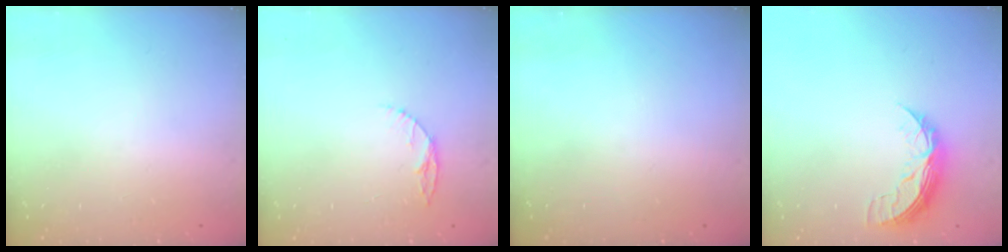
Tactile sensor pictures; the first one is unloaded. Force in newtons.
{"total": 5.0, "press": 5.0, "slide": 0.5}
{"total": 0.0}
{"total": 8.8, "press": 8.8, "slide": 0.2}